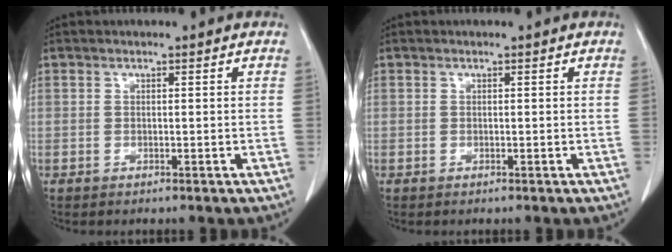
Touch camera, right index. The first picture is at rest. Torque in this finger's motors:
{"motor_torque": [0.00, 0.00, 0.00, 0.00]}